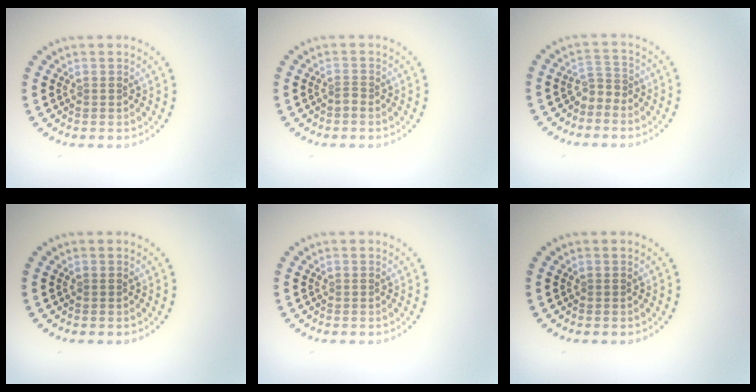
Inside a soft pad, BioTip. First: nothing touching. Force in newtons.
{"total": 0.8, "press": 0.5, "slide": 0.6}
{"total": 1.6, "press": 1.1, "slide": 1.2}
{"total": 0.0}
{"total": 0.0}
{"total": 0.0}